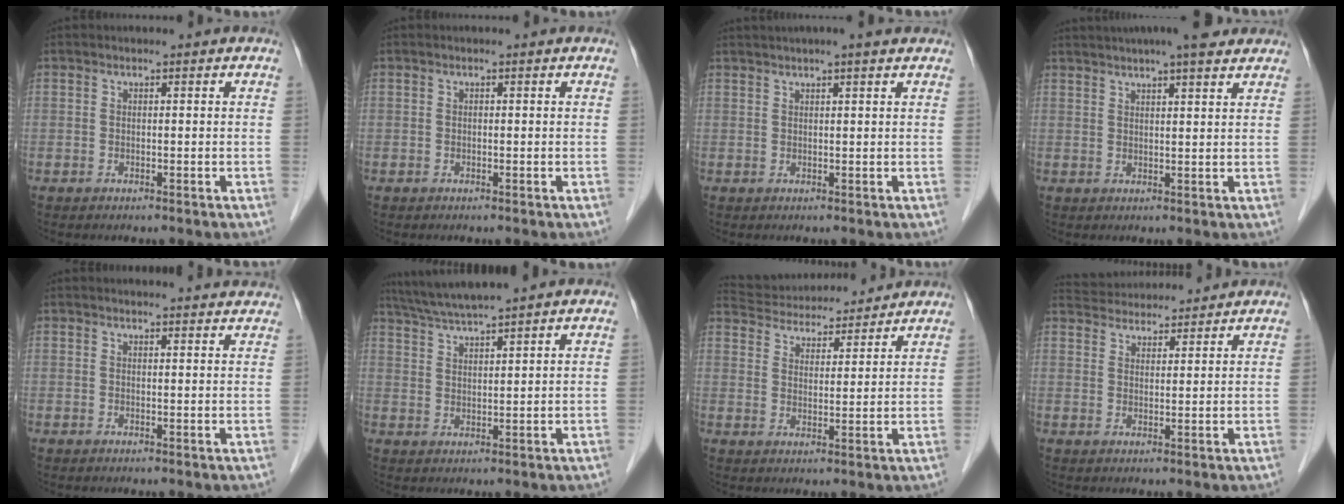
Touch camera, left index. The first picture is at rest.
{"total": 0.6, "force": [-0.6, 0.0, 0.0], "torque": [0.002, -0.005, -0.009]}
{"total": 5.9, "force": [4.7, -0.1, 3.6], "torque": [-0.057, 0.027, 0.063]}
{"total": 10.8, "force": [8.8, 1.3, 6.2], "torque": [-0.092, 0.024, 0.114]}
{"total": 7.3, "force": [7.1, 0.6, 1.8], "torque": [-0.013, 0.003, 0.061]}
{"total": 6.8, "force": [5.9, -1.1, 3.2], "torque": [-0.064, 0.017, 0.109]}
{"total": 14.0, "force": [13.2, 2.8, 3.8], "torque": [-0.067, 0.029, 0.206]}
{"total": 8.8, "force": [8.6, 1.3, 1.7], "torque": [-0.034, 0.028, 0.131]}